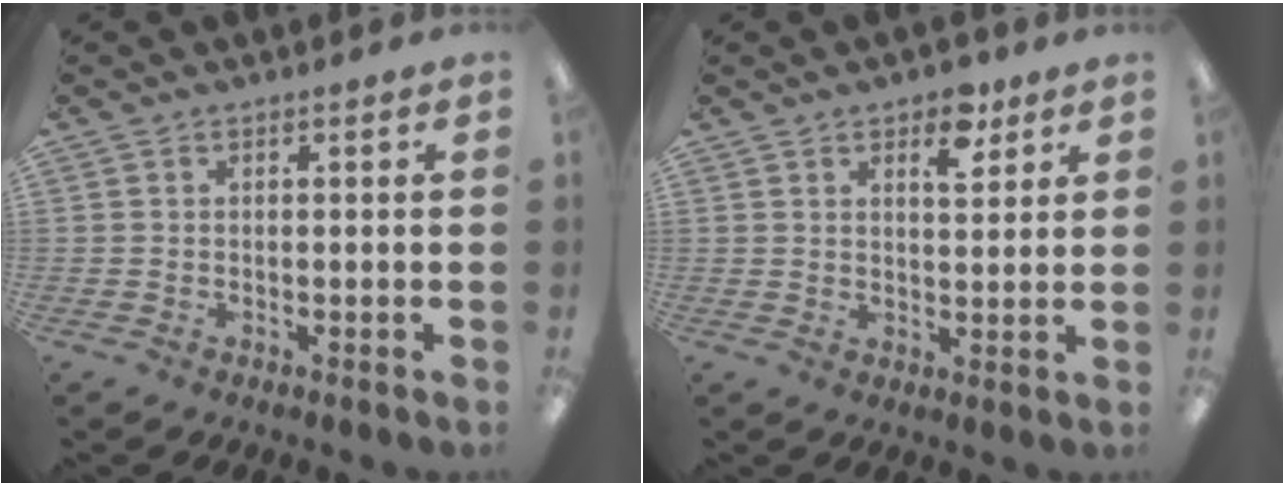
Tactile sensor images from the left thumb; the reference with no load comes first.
{"total": 6.6, "force": [4.2, 3.2, 4.0], "torque": [-0.034, -0.020, 0.065]}